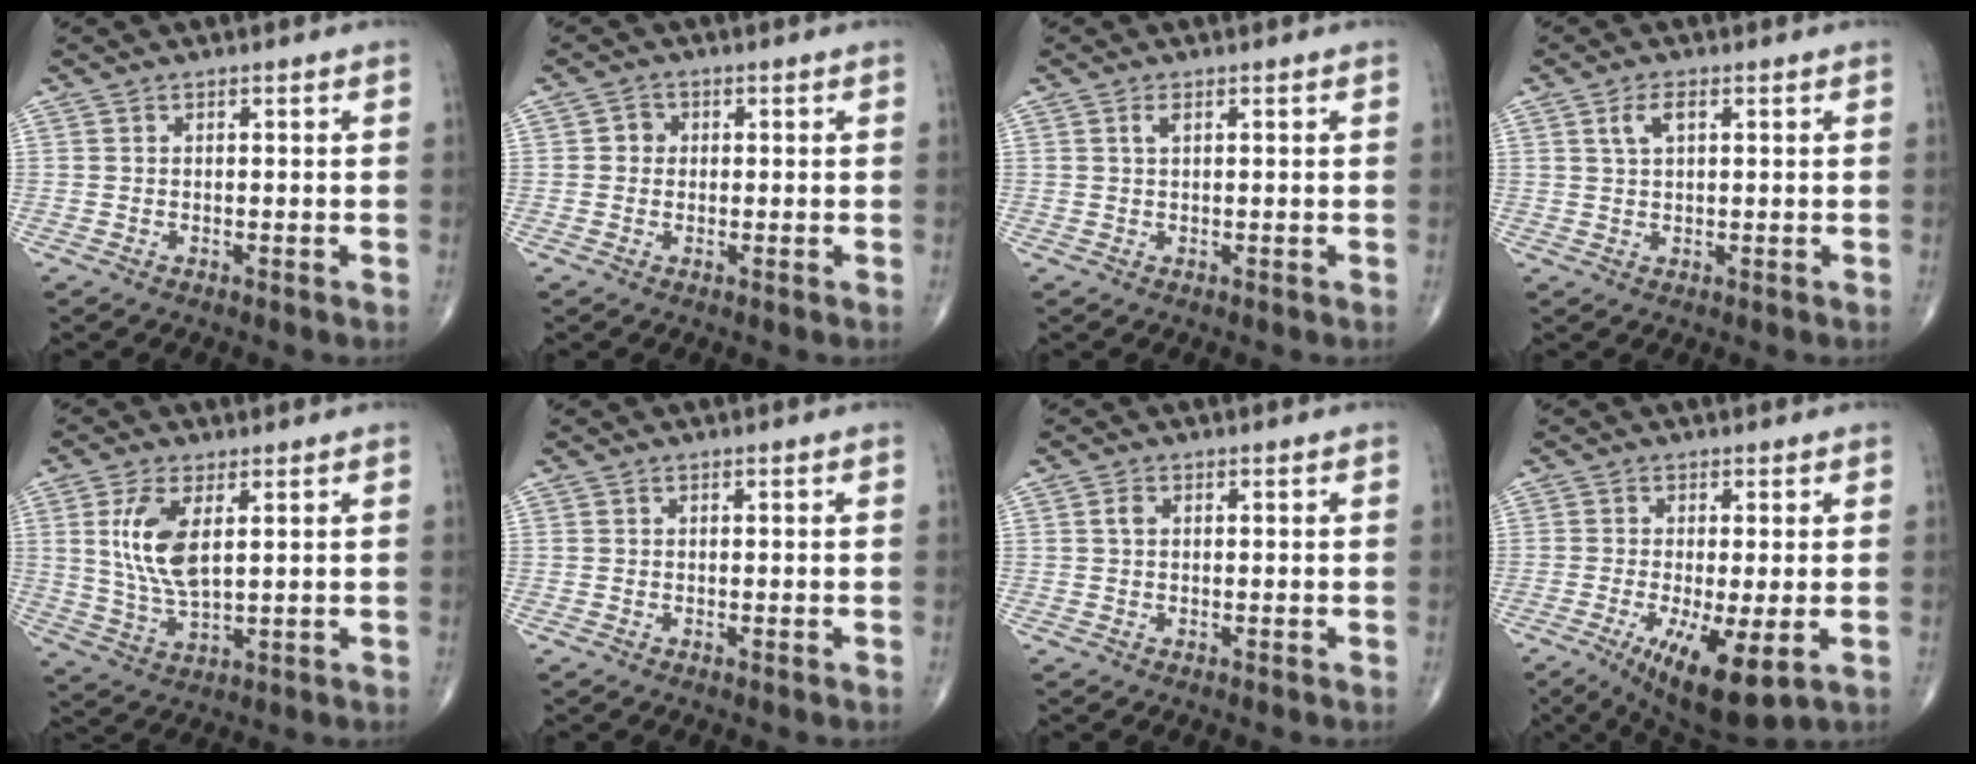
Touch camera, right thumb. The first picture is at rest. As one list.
[{"total": 2.0, "force": [0.1, 1.9, 0.7], "torque": [0.003, 0.006, -0.004]}, {"total": 1.2, "force": [0.5, 0.4, 1.0], "torque": [-0.023, 0.005, 0.010]}, {"total": 3.1, "force": [1.2, 1.4, 2.5], "torque": [-0.051, 0.006, 0.027]}, {"total": 9.7, "force": [2.5, 4.1, 8.4], "torque": [-0.171, -0.015, 0.056]}, {"total": 0.0}, {"total": 1.2, "force": [0.2, 0.8, 0.9], "torque": [-0.016, 0.003, 0.002]}, {"total": 11.4, "force": [-3.7, 3.2, 10.3], "torque": [-0.176, -0.023, -0.050]}]